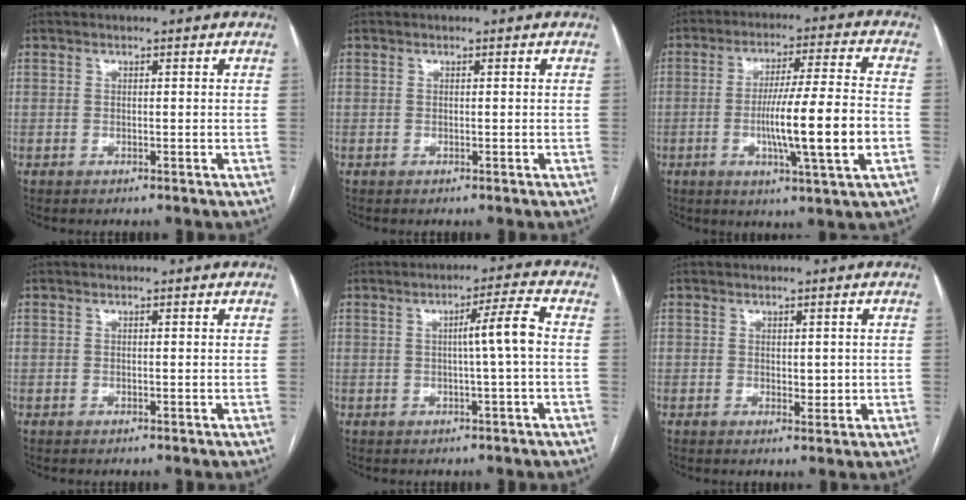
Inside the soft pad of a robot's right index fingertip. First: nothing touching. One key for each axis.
{"total": 0.0}
{"total": 13.8, "fx": -2.9, "fy": -0.2, "fz": 13.5, "tx": -0.228, "ty": -0.006, "tz": -0.051}
{"total": 0.0}
{"total": 5.4, "fx": 0.1, "fy": -0.9, "fz": 5.4, "tx": -0.084, "ty": 0.007, "tz": 0.001}
{"total": 2.1, "fx": 0.2, "fy": 1.2, "fz": 1.7, "tx": -0.020, "ty": -0.005, "tz": 0.007}